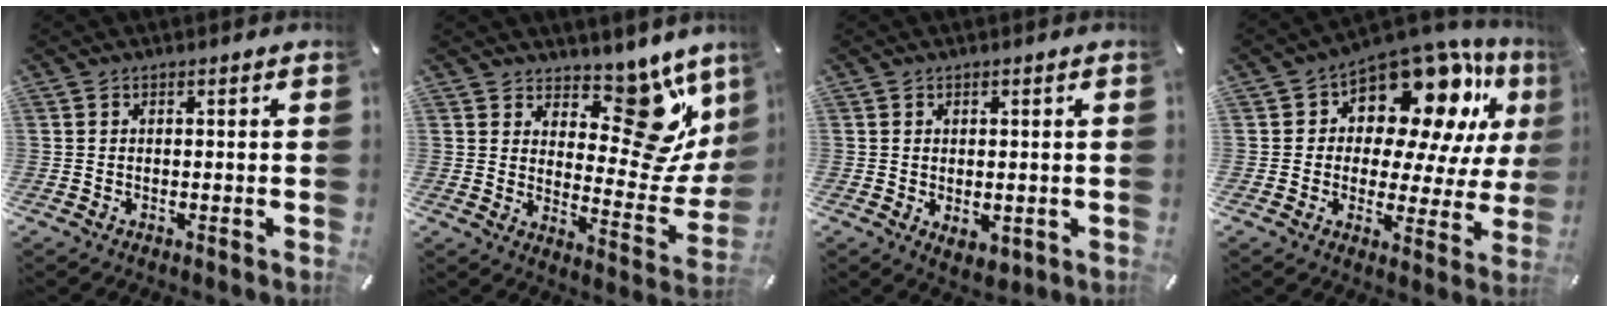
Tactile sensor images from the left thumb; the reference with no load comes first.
{"total": 14.3, "force": [9.7, 7.5, 7.4], "torque": [-0.076, -0.093, 0.165]}
{"total": 2.6, "force": [0.0, 2.0, 1.7], "torque": [-0.014, -0.002, -0.001]}
{"total": 16.6, "force": [10.0, 8.9, 9.8], "torque": [-0.147, -0.080, 0.169]}